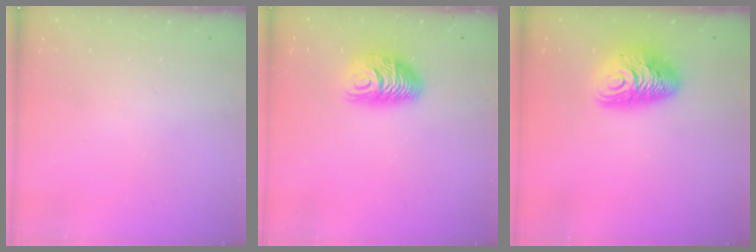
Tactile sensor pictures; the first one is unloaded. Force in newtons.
{"total": 9.6, "press": 9.6, "slide": 0.3}
{"total": 11.9, "press": 11.9, "slide": 1.1}